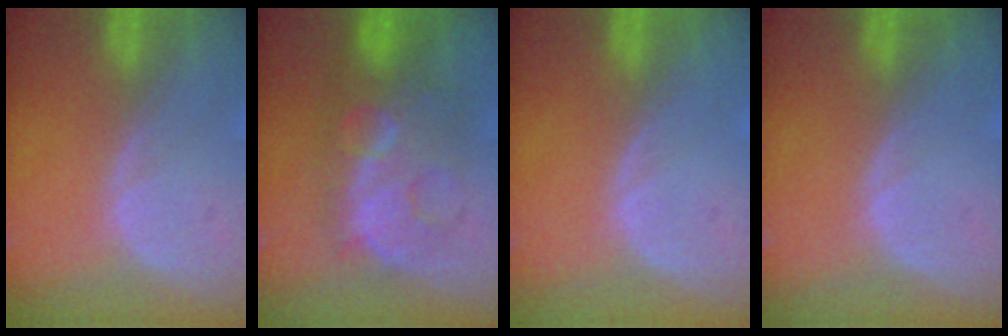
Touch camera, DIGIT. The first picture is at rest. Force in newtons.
{"total": 8.8, "press": 8.8, "slide": 0.4}
{"total": 0.0}
{"total": 0.0}